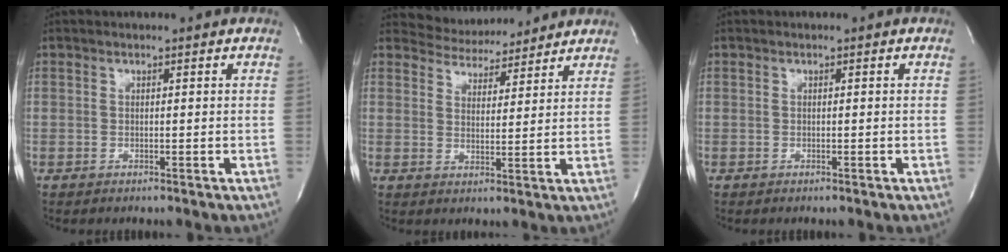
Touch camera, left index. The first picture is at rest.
{"total": 7.7, "force": [7.5, 1.7, 0.6], "torque": [-0.014, 0.009, 0.110]}
{"total": 0.0}